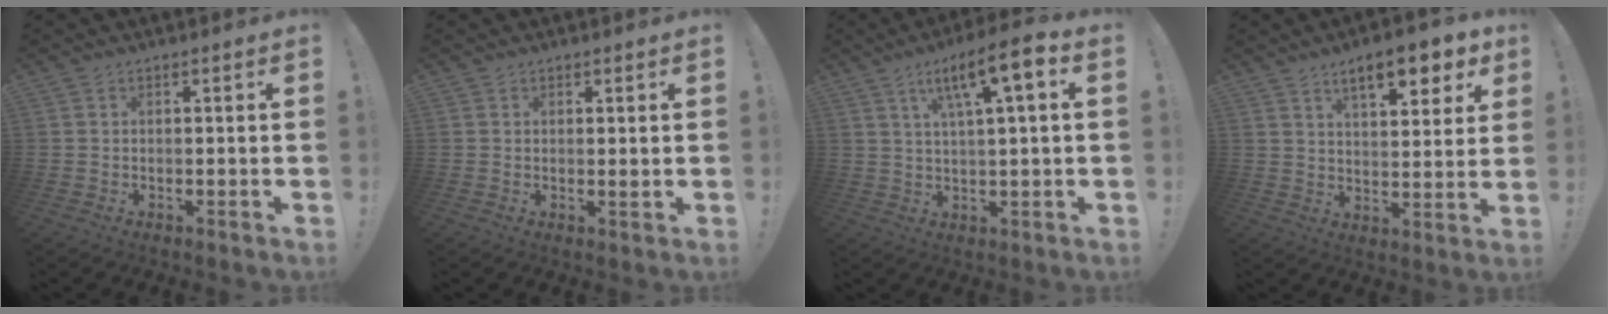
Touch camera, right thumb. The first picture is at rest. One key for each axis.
{"total": 0.9, "fx": 0.4, "fy": 0.3, "fz": 0.7, "tx": -0.001, "ty": -0.006, "tz": 0.005}
{"total": 11.0, "fx": 4.3, "fy": 1.7, "fz": 10.0, "tx": -0.162, "ty": -0.016, "tz": 0.064}
{"total": 11.5, "fx": 7.0, "fy": 3.8, "fz": 8.3, "tx": -0.112, "ty": -0.037, "tz": 0.112}